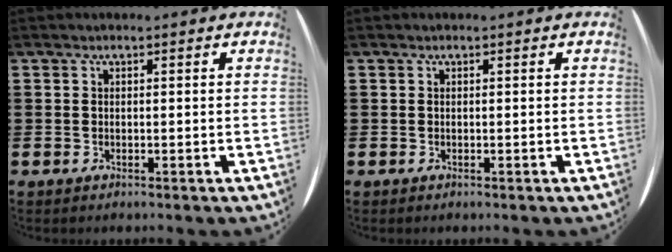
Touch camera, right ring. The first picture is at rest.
{"total": 0.0}